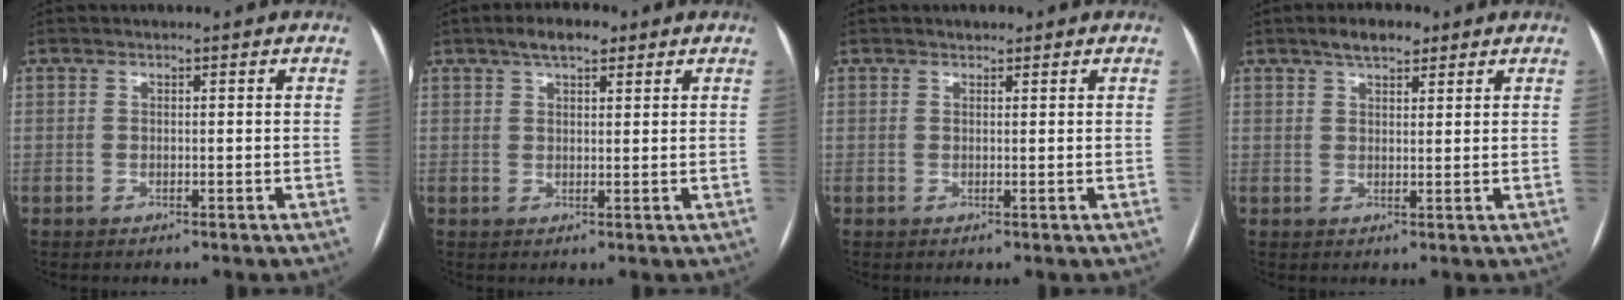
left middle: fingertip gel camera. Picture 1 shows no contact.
{"total": 4.3, "force": [2.9, 1.6, 2.8], "torque": [-0.051, 0.014, 0.046]}
{"total": 0.8, "force": [0.7, 0.5, 0.2], "torque": [-0.008, 0.004, 0.009]}
{"total": 4.1, "force": [2.9, 1.7, 2.4], "torque": [-0.042, 0.012, 0.047]}